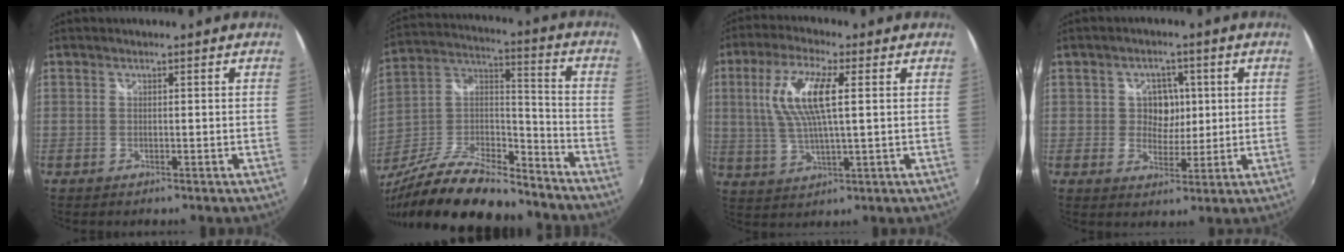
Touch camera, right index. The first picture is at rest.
{"total": 23.1, "force": [-17.6, 7.2, 13.2], "torque": [-0.258, -0.006, -0.291]}
{"total": 11.2, "force": [2.4, 2.8, 10.5], "torque": [-0.210, 0.007, 0.049]}
{"total": 5.3, "force": [0.7, 4.6, 2.4], "torque": [-0.036, 0.008, 0.011]}